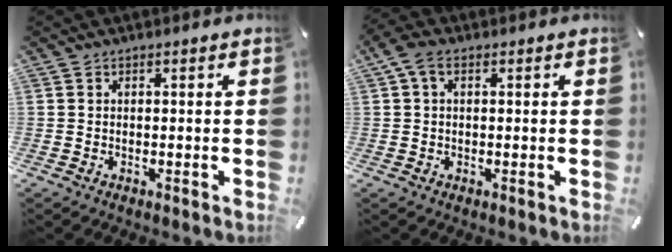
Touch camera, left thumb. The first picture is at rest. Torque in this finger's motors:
{"motor_torque": [0.74, 0.60, 0.48, -0.18, 0.00]}